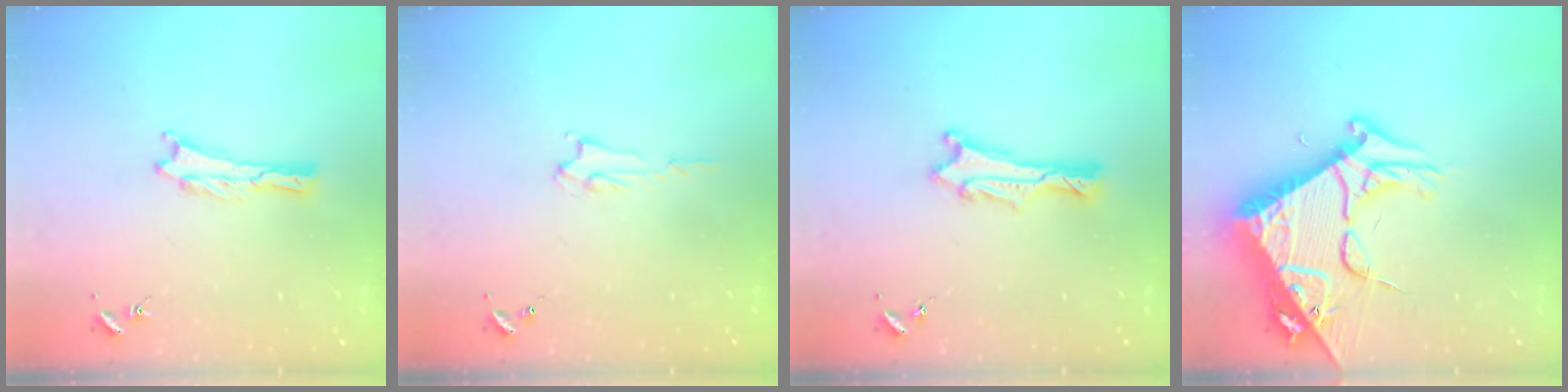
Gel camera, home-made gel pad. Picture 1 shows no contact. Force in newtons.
{"total": 2.2, "press": 2.2, "slide": 0.4}
{"total": 1.3, "press": 1.2, "slide": 0.1}
{"total": 12.0, "press": 11.9, "slide": 1.3}